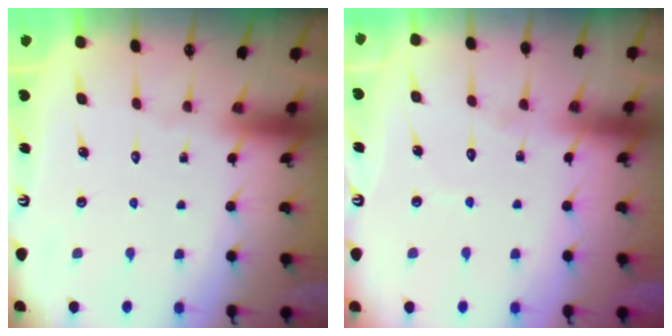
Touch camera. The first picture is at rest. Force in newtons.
{"total": 4.5, "press": 4.5, "slide": 0.5}